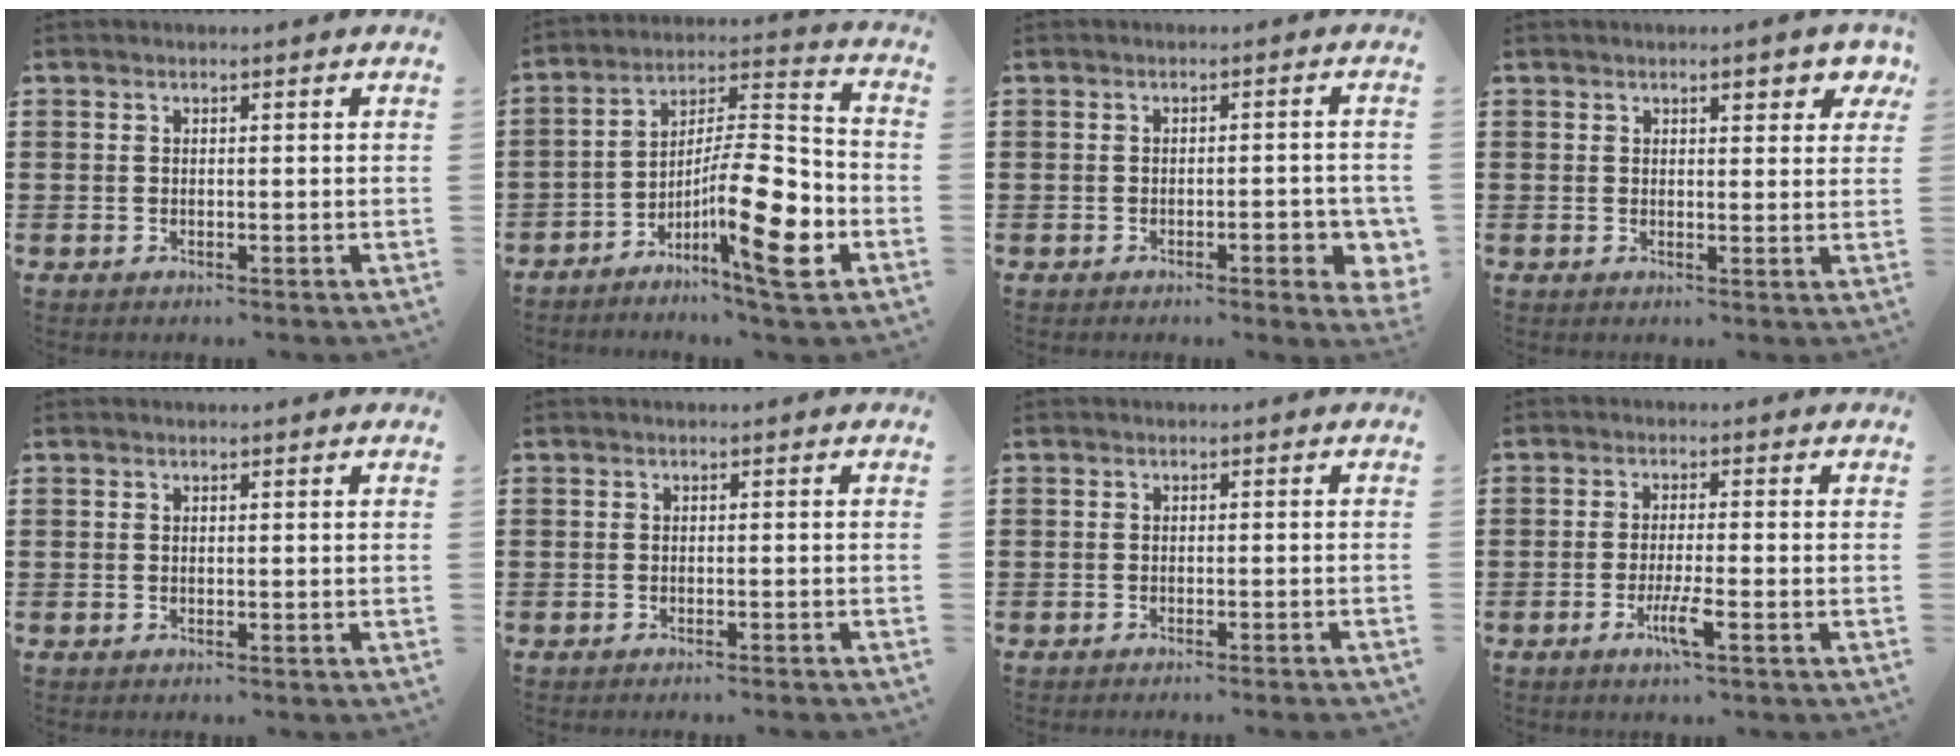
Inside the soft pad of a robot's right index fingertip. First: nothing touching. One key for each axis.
{"total": 14.5, "fx": -6.3, "fy": 3.4, "fz": 12.6, "tx": -0.208, "ty": 0.006, "tz": -0.111}
{"total": 4.0, "fx": -1.4, "fy": 1.1, "fz": 3.6, "tx": -0.050, "ty": -0.003, "tz": -0.023}
{"total": 2.9, "fx": 1.8, "fy": 1.0, "fz": 2.0, "tx": -0.021, "ty": -0.002, "tz": 0.025}
{"total": 0.0}
{"total": 0.9, "fx": -0.8, "fy": -0.2, "fz": 0.2, "tx": -0.005, "ty": -0.001, "tz": -0.017}
{"total": 1.1, "fx": -1.1, "fy": -0.3, "fz": 0.4, "tx": -0.006, "ty": 0.000, "tz": -0.021}
{"total": 4.3, "fx": -2.1, "fy": 0.2, "fz": 3.8, "tx": -0.075, "ty": -0.014, "tz": -0.039}